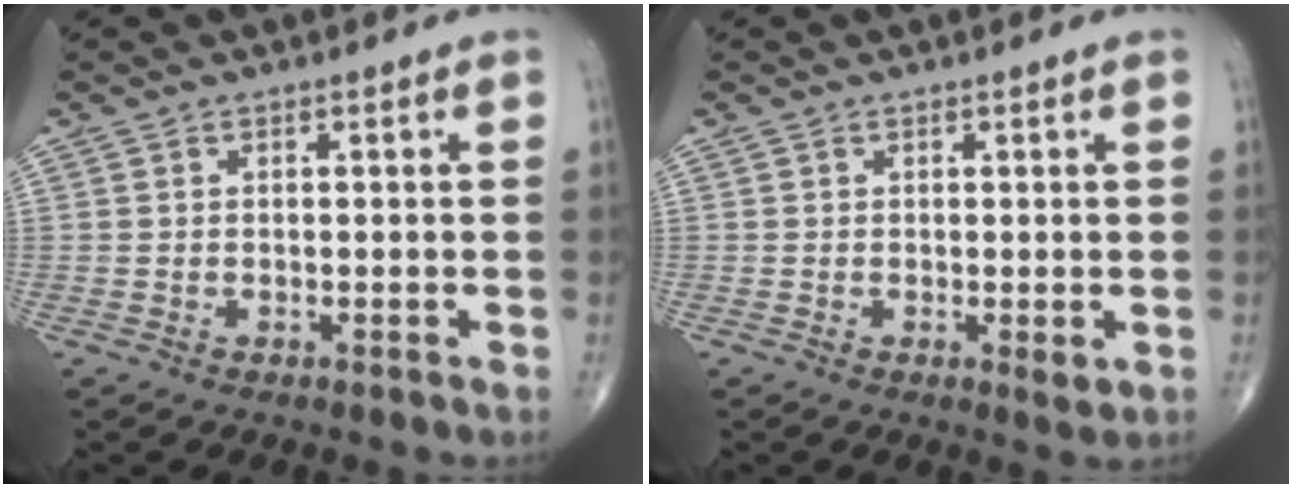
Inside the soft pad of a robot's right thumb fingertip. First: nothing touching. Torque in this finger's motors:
{"motor_torque": [-0.08, 0.23, -0.04, -0.01, 0.08]}